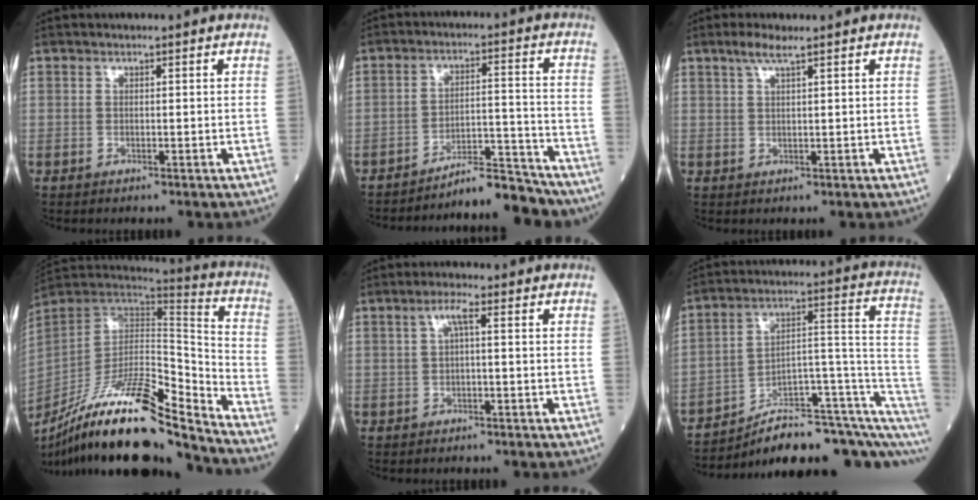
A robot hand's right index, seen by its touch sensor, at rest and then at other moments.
{"total": 8.7, "force": [-8.6, 0.7, 1.5], "torque": [-0.011, 0.035, -0.140]}
{"total": 2.8, "force": [2.0, 0.0, 1.9], "torque": [-0.047, 0.004, 0.041]}
{"total": 23.4, "force": [-18.4, 2.2, 14.2], "torque": [-0.259, -0.009, -0.329]}
{"total": 2.3, "force": [0.4, 0.3, 2.3], "torque": [-0.045, 0.010, 0.008]}
{"total": 18.6, "force": [-13.4, 4.9, 11.9], "torque": [-0.100, 0.074, -0.190]}